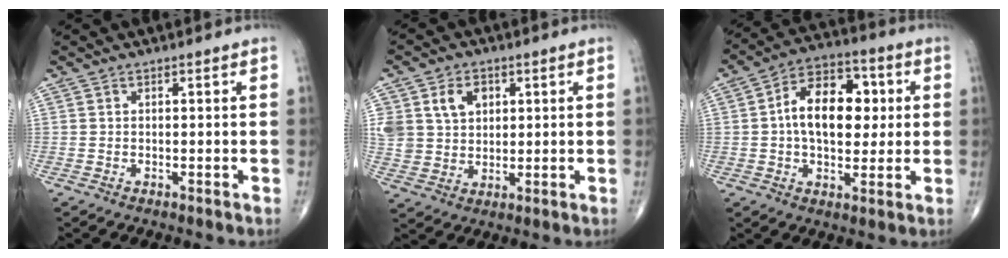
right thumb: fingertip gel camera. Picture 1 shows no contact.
{"total": 10.0, "force": [3.5, 7.8, 5.2], "torque": [-0.082, -0.006, 0.073]}
{"total": 14.6, "force": [1.6, 9.0, 11.4], "torque": [-0.150, 0.018, 0.016]}